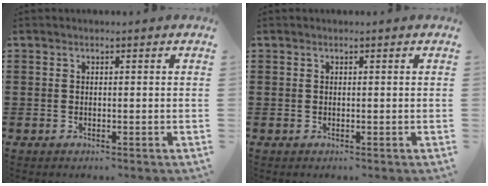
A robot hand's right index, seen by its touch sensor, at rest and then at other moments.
{"total": 0.0}